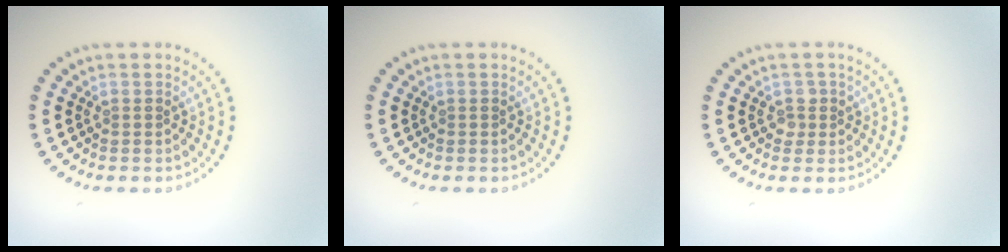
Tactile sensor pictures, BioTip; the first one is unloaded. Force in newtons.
{"total": 0.0}
{"total": 1.2, "press": 1.1, "slide": 0.4}